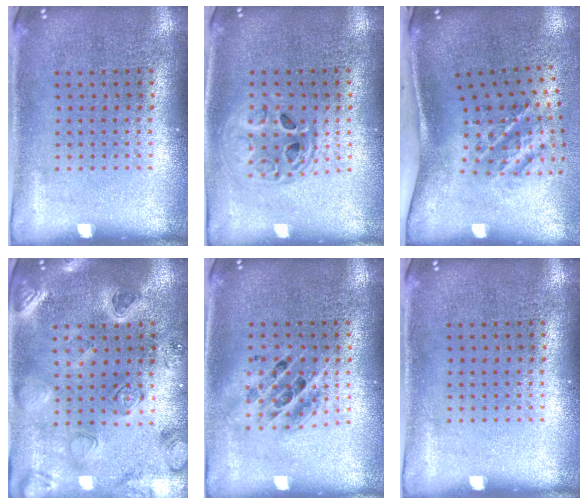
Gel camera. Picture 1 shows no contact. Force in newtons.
{"total": 1.5, "press": 1.2, "slide": 0.8}
{"total": 2.2, "press": 1.3, "slide": 1.8}
{"total": 2.2, "press": 2.2, "slide": 0.4}
{"total": 1.5, "press": 1.3, "slide": 0.7}
{"total": 0.0}